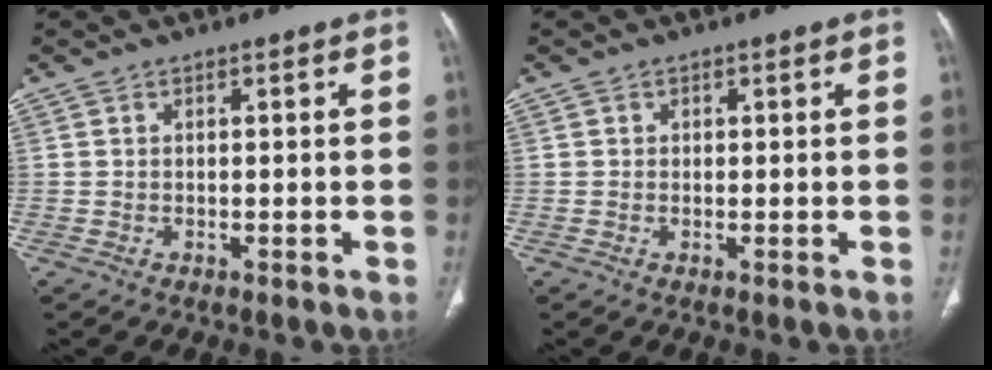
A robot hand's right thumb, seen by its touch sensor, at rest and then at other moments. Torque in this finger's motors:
{"motor_torque": [-0.05, -0.30, -0.22, -0.01, -0.01]}